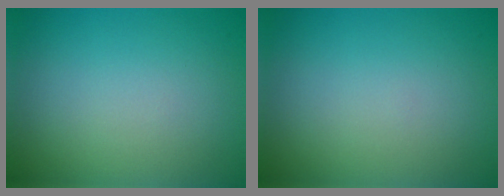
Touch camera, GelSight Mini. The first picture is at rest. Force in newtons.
{"total": 0.0}